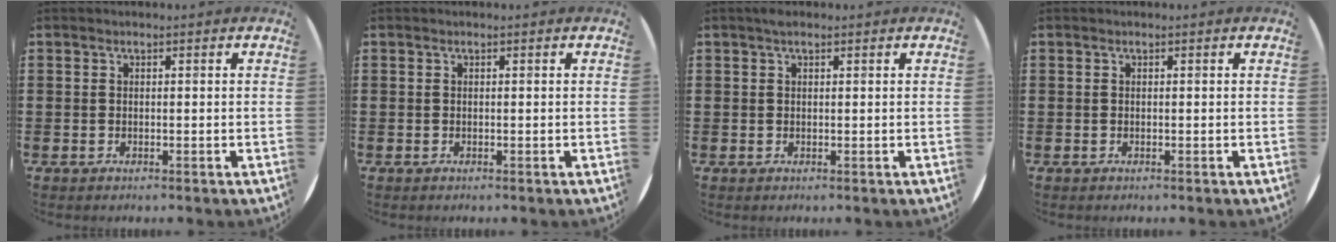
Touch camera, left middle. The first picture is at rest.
{"total": 0.0}
{"total": 0.8, "force": [0.5, 0.3, 0.6], "torque": [-0.012, 0.004, 0.009]}
{"total": 0.0}